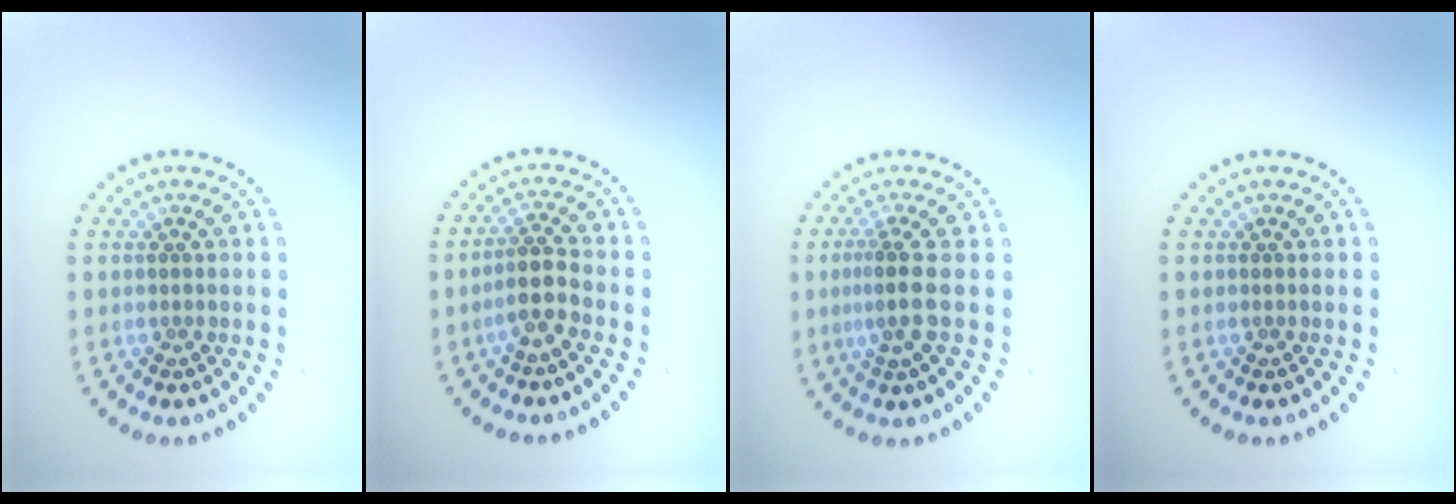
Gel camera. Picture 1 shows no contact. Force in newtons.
{"total": 2.7, "press": 2.1, "slide": 1.6}
{"total": 2.9, "press": 2.0, "slide": 2.0}
{"total": 0.0}